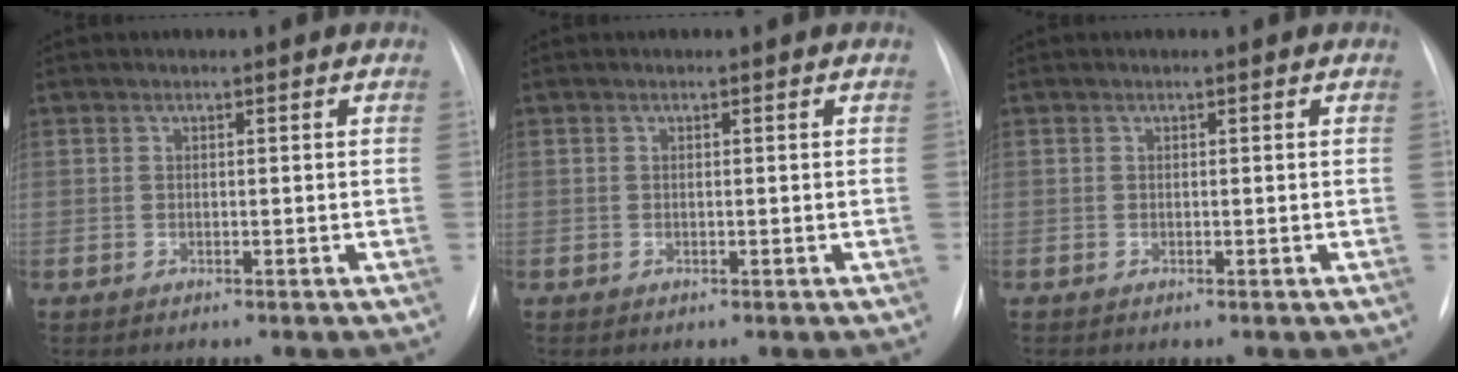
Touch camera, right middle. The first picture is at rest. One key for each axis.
{"total": 0.0}
{"total": 0.0}